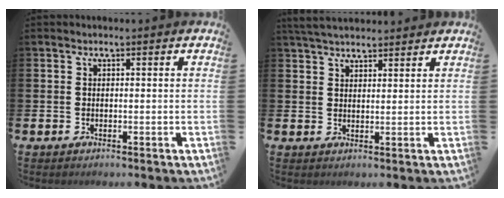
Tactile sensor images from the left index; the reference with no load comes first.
{"total": 4.0, "force": [3.8, 0.9, 0.8], "torque": [-0.021, -0.011, 0.072]}